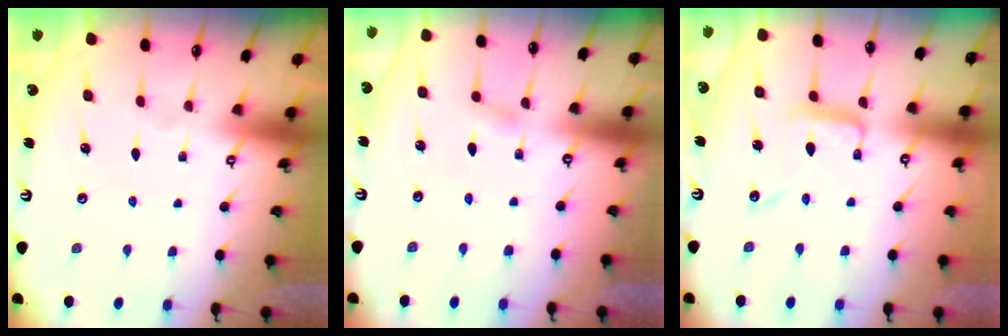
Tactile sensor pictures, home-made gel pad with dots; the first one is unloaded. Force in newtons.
{"total": 2.9, "press": 2.9, "slide": 0.3}
{"total": 9.2, "press": 9.2, "slide": 0.6}